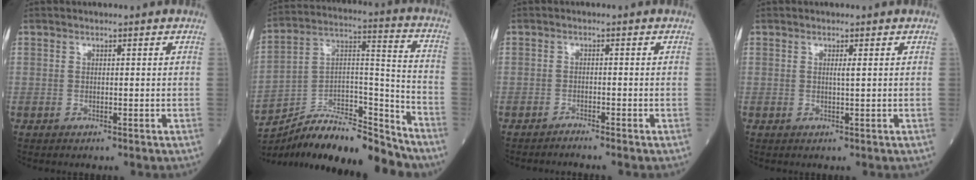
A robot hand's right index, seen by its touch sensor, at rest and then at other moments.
{"total": 19.5, "force": [-17.5, 4.3, 7.7], "torque": [-0.136, 0.033, -0.297]}
{"total": 1.3, "force": [-1.2, -0.4, 0.0], "torque": [0.000, -0.001, -0.022]}
{"total": 0.8, "force": [0.2, -0.2, 0.7], "torque": [-0.016, -0.001, 0.004]}